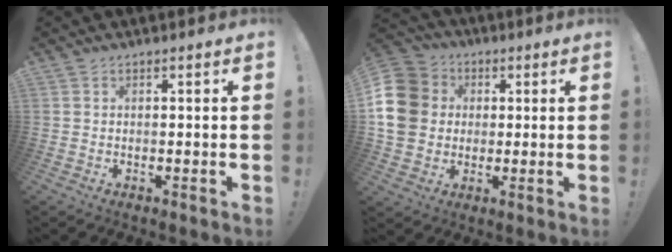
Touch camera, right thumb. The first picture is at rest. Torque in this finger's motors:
{"motor_torque": [0.00, 0.76, 0.16, 0.10, 0.35]}